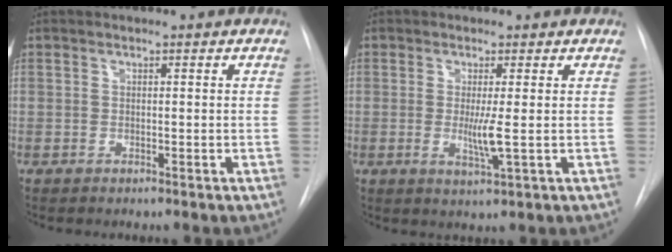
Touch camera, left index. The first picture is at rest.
{"total": 3.4, "force": [-0.1, -0.2, 3.4], "torque": [-0.070, -0.010, 0.001]}